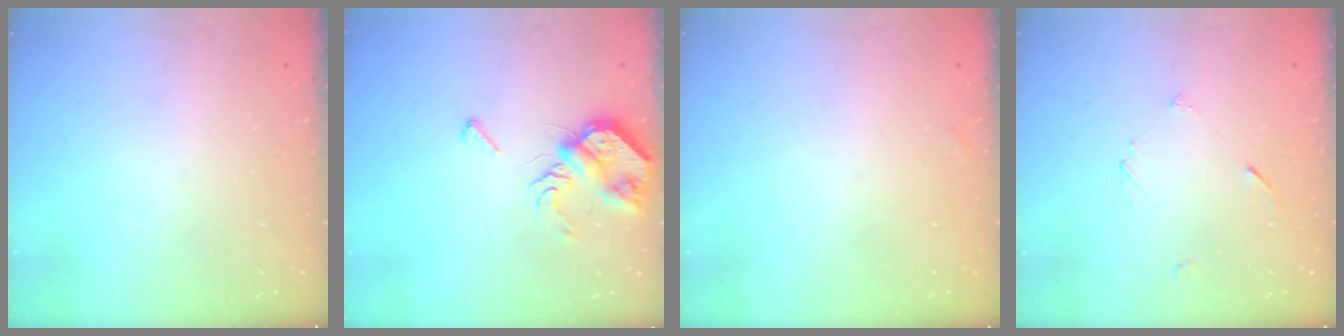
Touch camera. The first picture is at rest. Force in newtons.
{"total": 9.1, "press": 9.0, "slide": 1.3}
{"total": 3.8, "press": 3.8, "slide": 0.5}
{"total": 3.3, "press": 3.3, "slide": 0.4}